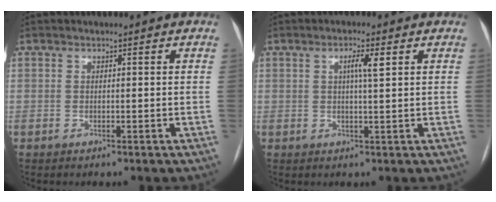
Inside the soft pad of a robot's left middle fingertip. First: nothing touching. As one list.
[{"total": 3.0, "force": [1.0, 0.1, 2.8], "torque": [-0.050, 0.002, 0.016]}]